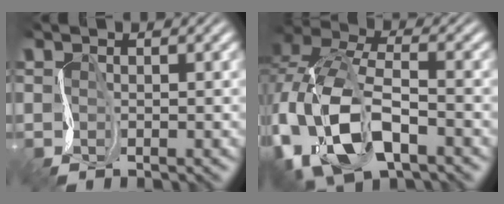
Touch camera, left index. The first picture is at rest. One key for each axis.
{"total": 10.5, "fx": -4.1, "fy": 6.1, "fz": 7.5, "tx": -0.182, "ty": -0.009, "tz": -0.080}